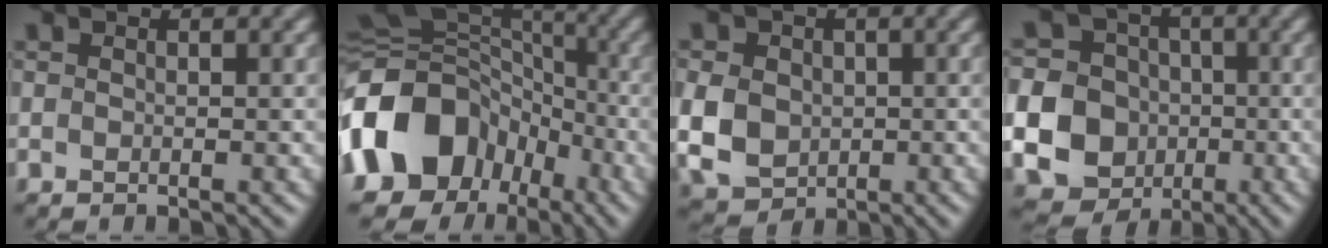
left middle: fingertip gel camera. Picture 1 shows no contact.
{"total": 13.8, "force": [-5.6, 11.3, 5.7], "torque": [-0.131, 0.008, -0.112]}
{"total": 5.4, "force": [-0.3, 4.6, 2.8], "torque": [-0.078, 0.006, -0.012]}
{"total": 18.5, "force": [-4.3, 17.6, 3.8], "torque": [-0.126, -0.018, -0.107]}